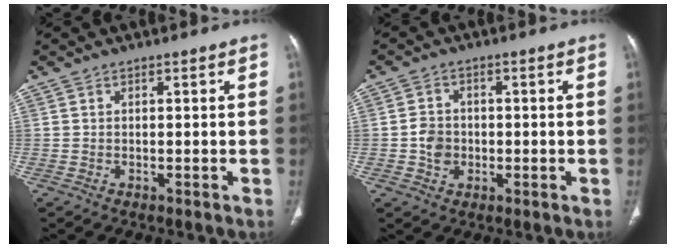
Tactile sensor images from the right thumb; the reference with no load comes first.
{"total": 4.4, "force": [-0.7, 3.8, 2.2], "torque": [-0.026, 0.008, -0.015]}